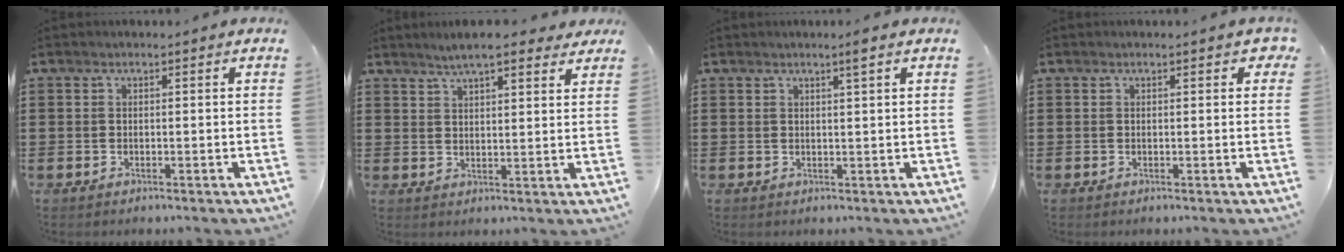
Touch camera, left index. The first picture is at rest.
{"total": 5.8, "force": [4.8, 1.1, 3.0], "torque": [-0.064, -0.005, 0.085]}
{"total": 2.1, "force": [1.4, -0.3, 1.5], "torque": [-0.029, -0.002, 0.025]}
{"total": 0.6, "force": [0.1, 0.4, 0.4], "torque": [-0.008, 0.005, 0.001]}